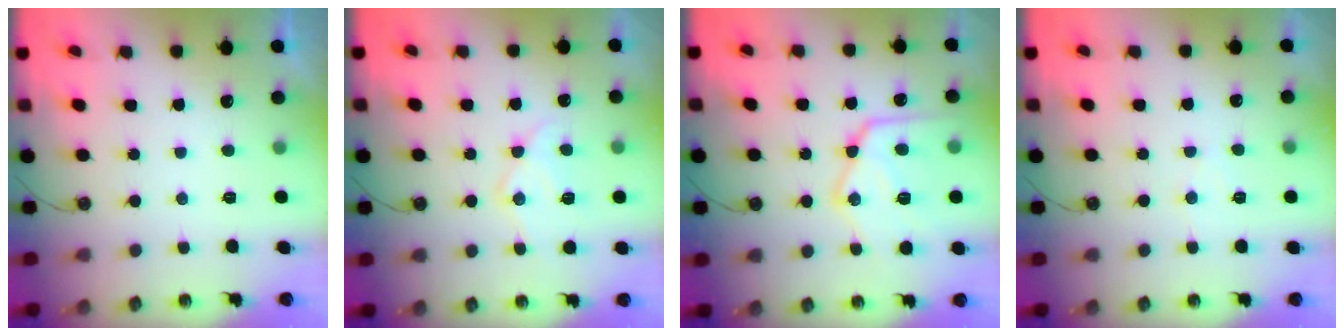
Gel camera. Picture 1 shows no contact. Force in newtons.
{"total": 12.6, "press": 12.5, "slide": 1.0}
{"total": 18.0, "press": 17.9, "slide": 1.8}
{"total": 4.6, "press": 4.6, "slide": 0.6}